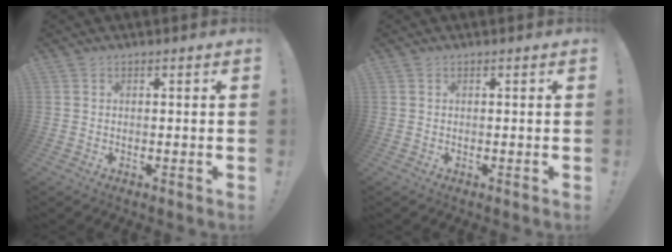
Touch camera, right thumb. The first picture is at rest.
{"total": 0.0}